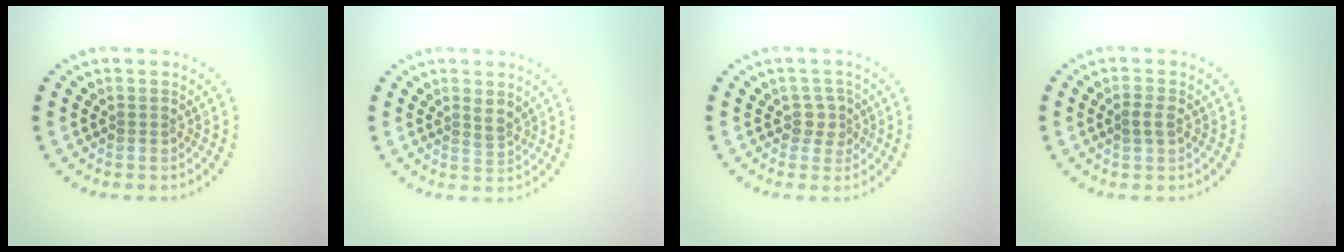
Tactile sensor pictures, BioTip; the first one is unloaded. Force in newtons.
{"total": 1.6, "press": 1.3, "slide": 1.0}
{"total": 1.9, "press": 1.5, "slide": 1.2}
{"total": 1.5, "press": 1.5, "slide": 0.1}